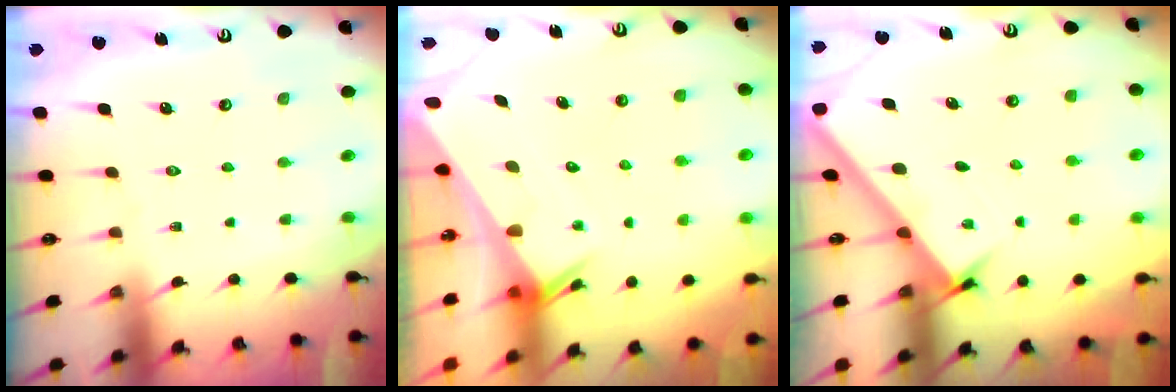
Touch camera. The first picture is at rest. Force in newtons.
{"total": 2.5, "press": 2.5, "slide": 0.1}
{"total": 2.8, "press": 2.7, "slide": 0.4}